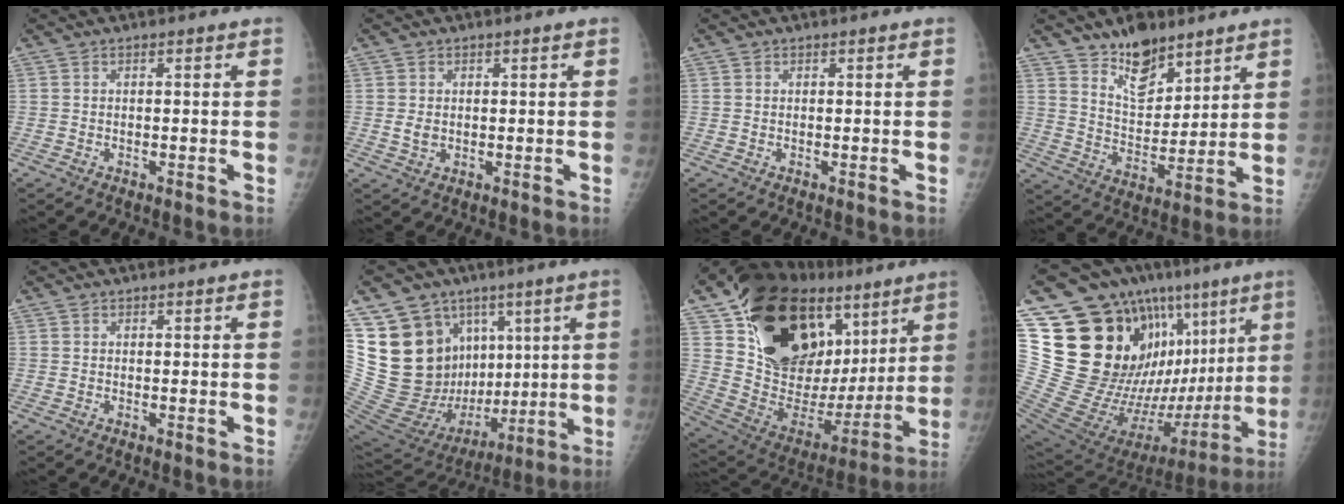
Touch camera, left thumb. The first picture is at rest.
{"total": 2.0, "force": [0.2, 1.7, 1.1], "torque": [-0.009, -0.001, 0.008]}
{"total": 0.0}
{"total": 10.9, "force": [8.1, 5.4, 5.0], "torque": [-0.048, -0.064, 0.149]}
{"total": 0.0}
{"total": 24.9, "force": [8.1, 18.4, 14.7], "torque": [-0.236, -0.012, 0.170]}
{"total": 33.6, "force": [15.7, 19.9, 22.1], "torque": [-0.315, -0.008, 0.277]}
{"total": 35.1, "force": [12.4, 14.0, 29.7], "torque": [-0.423, -0.016, 0.234]}